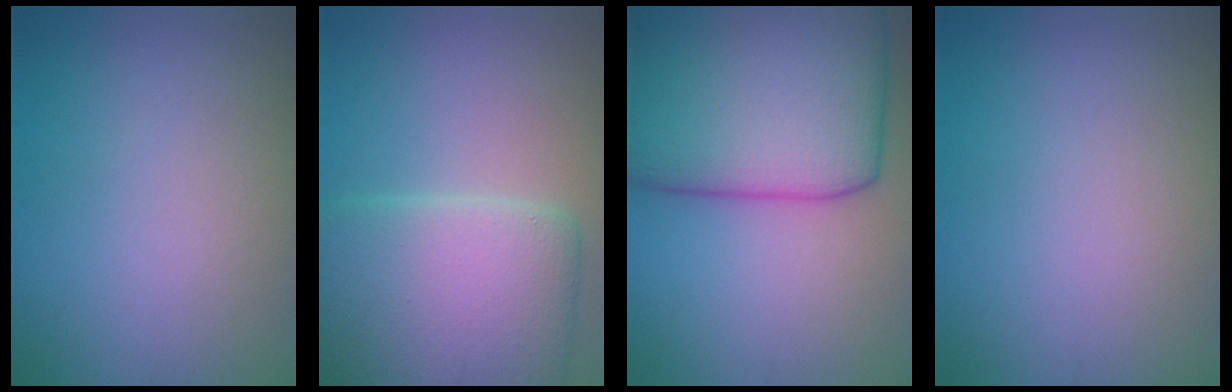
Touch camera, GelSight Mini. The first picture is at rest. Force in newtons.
{"total": 10.1, "press": 10.1, "slide": 0.5}
{"total": 13.4, "press": 13.4, "slide": 0.4}
{"total": 0.0}